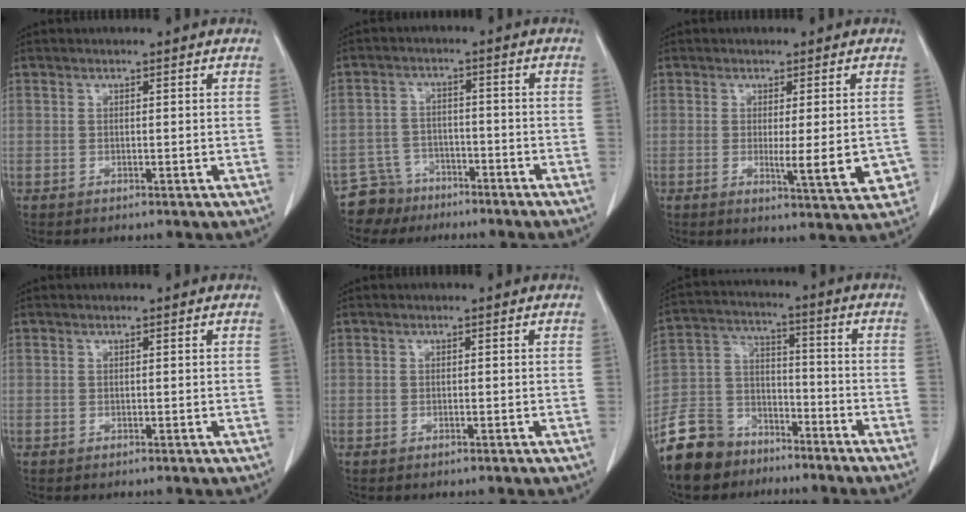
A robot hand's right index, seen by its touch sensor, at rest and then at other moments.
{"total": 5.5, "force": [-4.4, 3.3, -0.7], "torque": [0.016, 0.005, -0.080]}
{"total": 7.2, "force": [-1.7, 1.4, 6.9], "torque": [-0.078, -0.012, -0.021]}
{"total": 0.0}
{"total": 0.0}
{"total": 12.1, "force": [-9.4, 7.0, 3.1], "torque": [-0.082, 0.024, -0.171]}